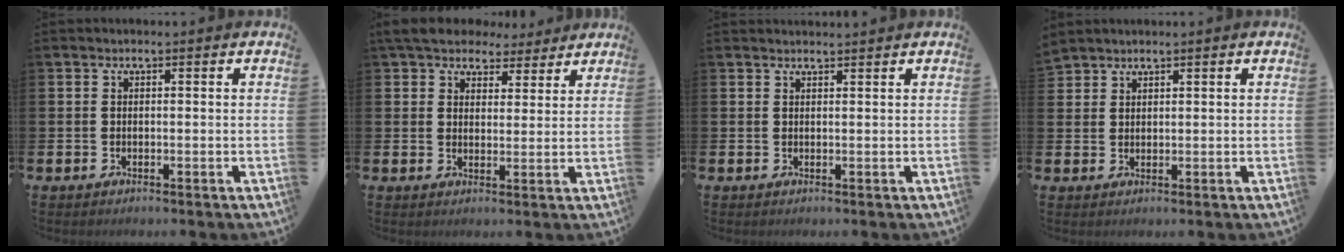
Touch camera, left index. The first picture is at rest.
{"total": 6.1, "force": [5.2, 2.7, 1.4], "torque": [-0.042, -0.021, 0.094]}
{"total": 1.1, "force": [1.1, -0.1, 0.0], "torque": [0.005, -0.006, 0.019]}
{"total": 2.3, "force": [2.2, 0.4, -0.3], "torque": [0.012, -0.011, 0.041]}